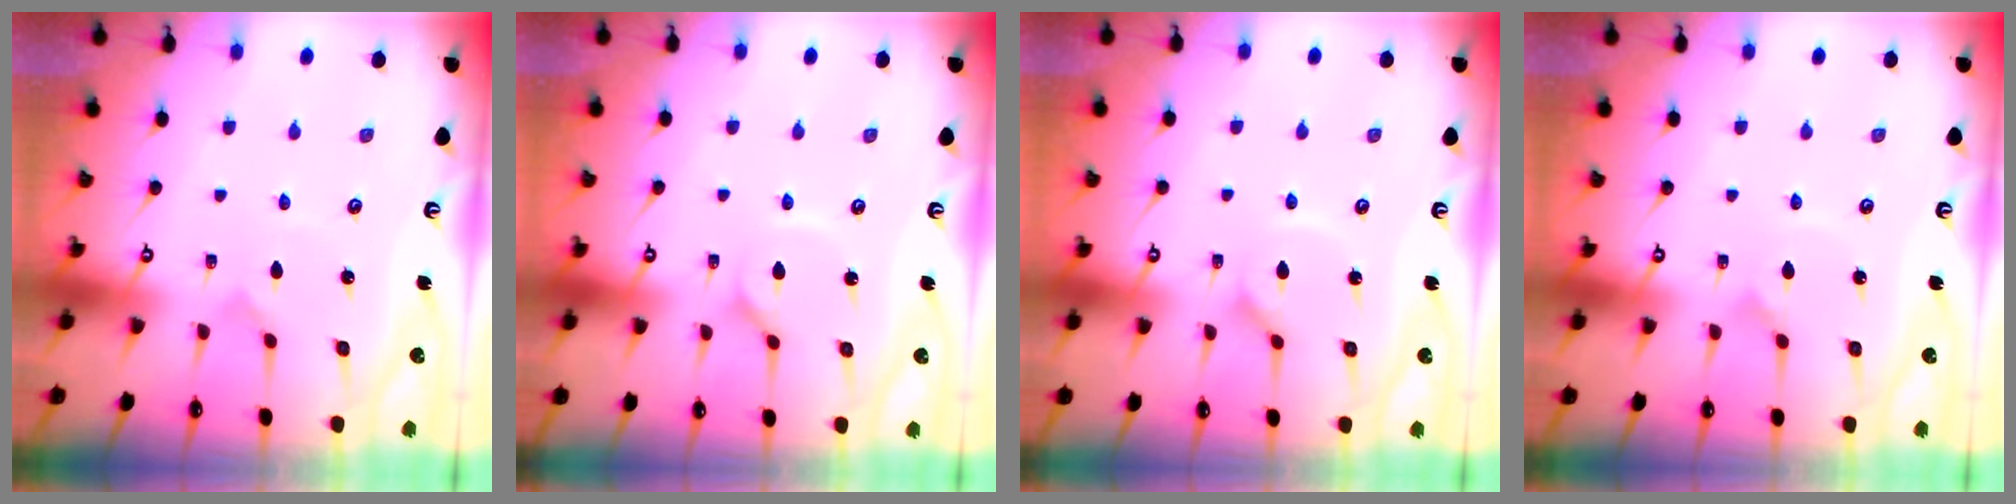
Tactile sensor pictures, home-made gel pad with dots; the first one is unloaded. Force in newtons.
{"total": 1.5, "press": 1.4, "slide": 0.3}
{"total": 2.7, "press": 2.6, "slide": 0.4}
{"total": 1.6, "press": 1.6, "slide": 0.1}